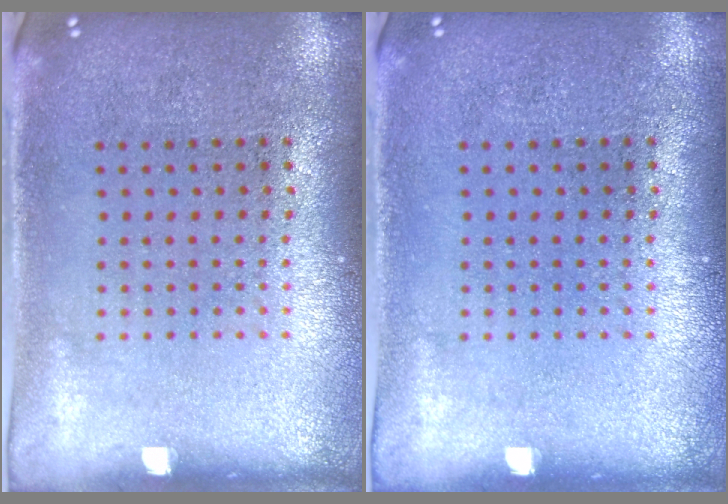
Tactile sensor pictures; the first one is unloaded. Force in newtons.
{"total": 0.0}